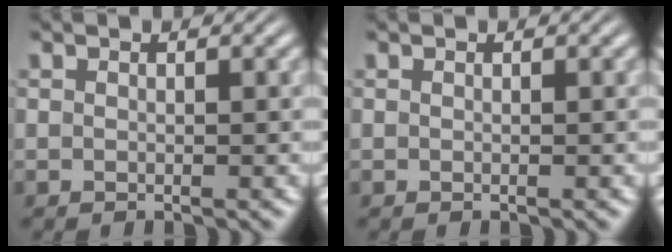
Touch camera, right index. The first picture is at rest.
{"total": 0.0}